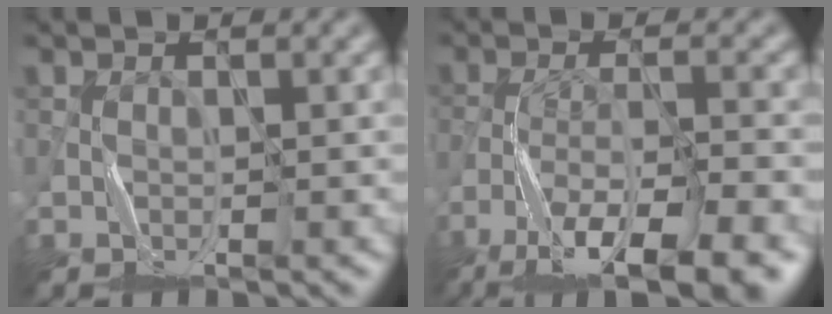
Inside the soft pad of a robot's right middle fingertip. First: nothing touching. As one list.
[{"total": 12.3, "force": [-8.7, 2.9, 8.2], "torque": [-0.146, -0.019, -0.130]}]